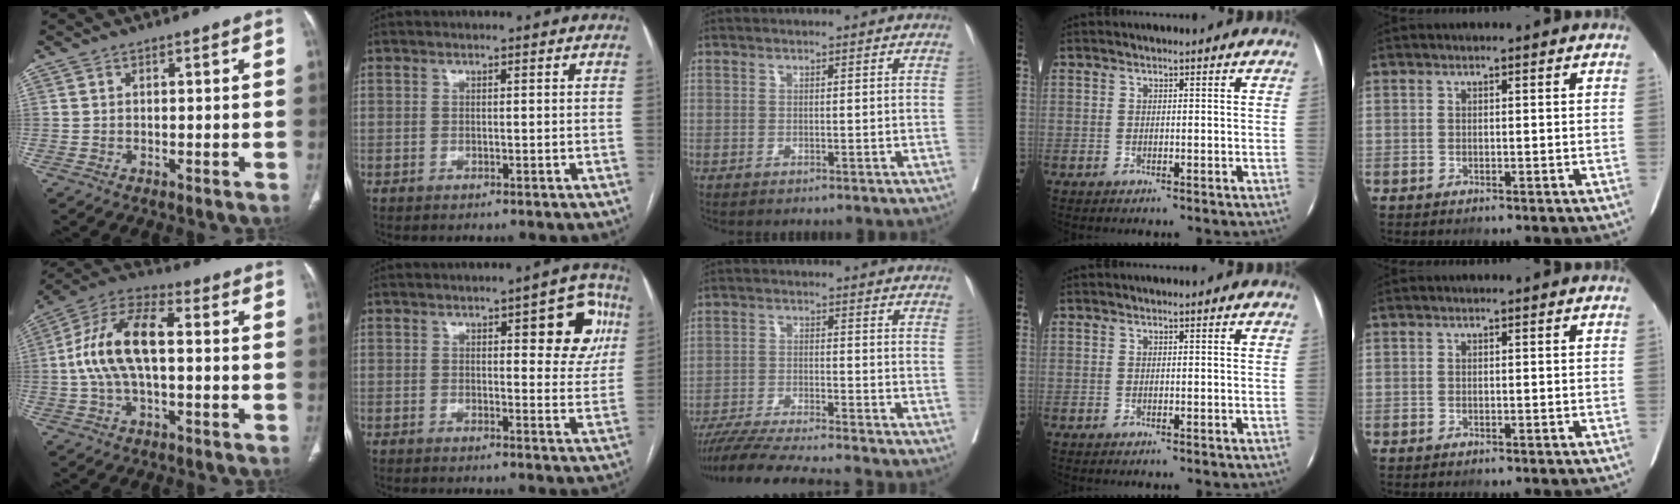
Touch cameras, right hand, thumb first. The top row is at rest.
{"thumb": {"total": 14.1, "force": [0.3, 6.8, 12.4], "torque": [-0.248, 0.039, -0.001]}, "index": {"total": 8.9, "force": [3.4, 2.9, 7.7], "torque": [-0.077, 0.013, 0.038]}, "middle": {"total": 12.2, "force": [-11.0, -0.9, 5.1], "torque": [-0.073, -0.019, -0.185]}}